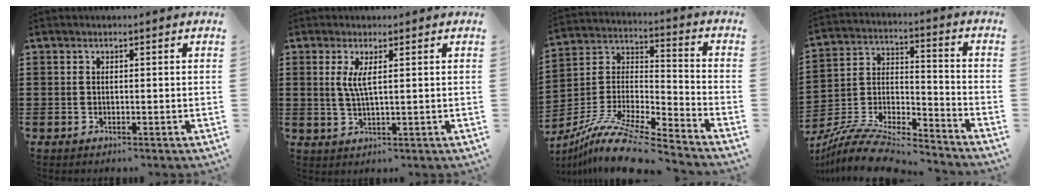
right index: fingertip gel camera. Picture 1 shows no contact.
{"total": 3.3, "force": [0.9, 0.4, 3.1], "torque": [-0.065, -0.002, 0.015]}
{"total": 12.2, "force": [-10.3, 1.4, 6.4], "torque": [-0.139, 0.013, -0.205]}
{"total": 10.0, "force": [-9.2, 1.8, 3.4], "torque": [-0.069, 0.011, -0.183]}